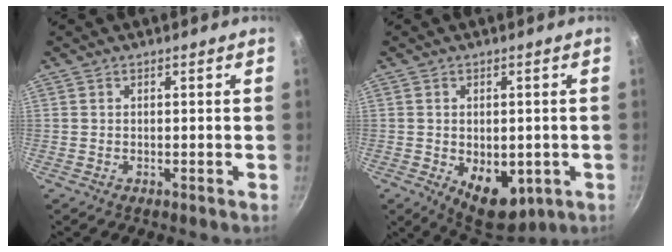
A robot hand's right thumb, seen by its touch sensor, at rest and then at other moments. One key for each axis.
{"total": 9.9, "fx": -2.4, "fy": 6.1, "fz": 7.4, "tx": -0.071, "ty": -0.008, "tz": -0.017}